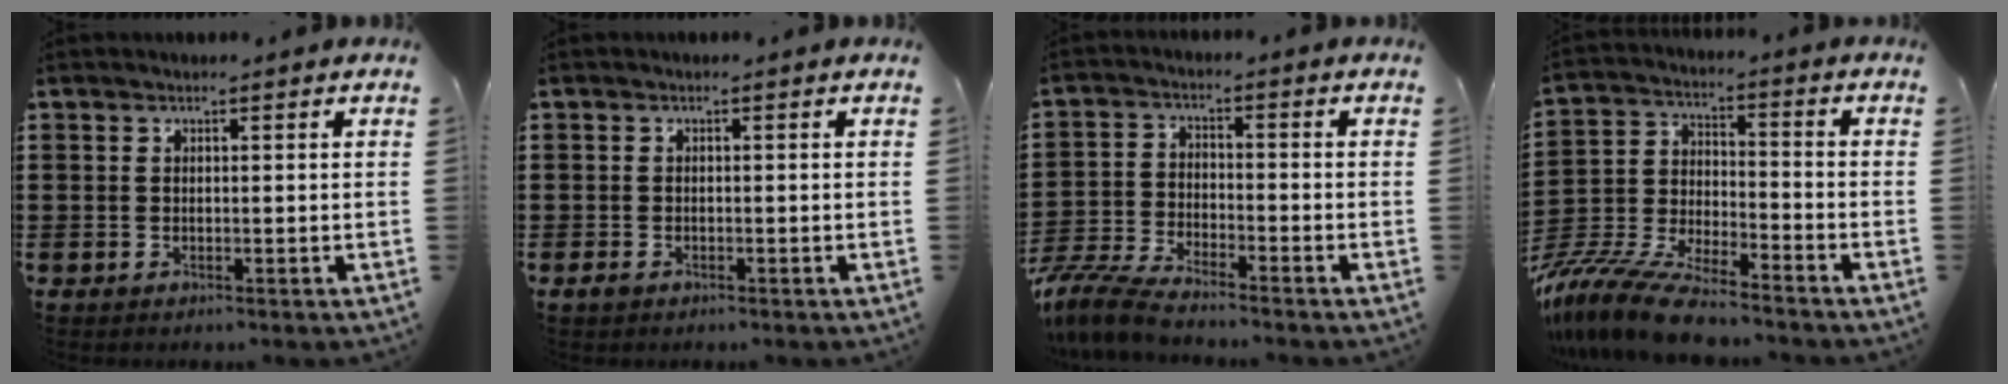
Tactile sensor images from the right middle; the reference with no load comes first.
{"total": 0.9, "force": [-0.6, 0.5, 0.5], "torque": [-0.018, -0.003, -0.014]}
{"total": 6.1, "force": [-5.7, 0.6, 2.1], "torque": [-0.064, -0.005, -0.118]}
{"total": 10.7, "force": [-9.9, 1.2, 4.0], "torque": [-0.100, 0.007, -0.206]}